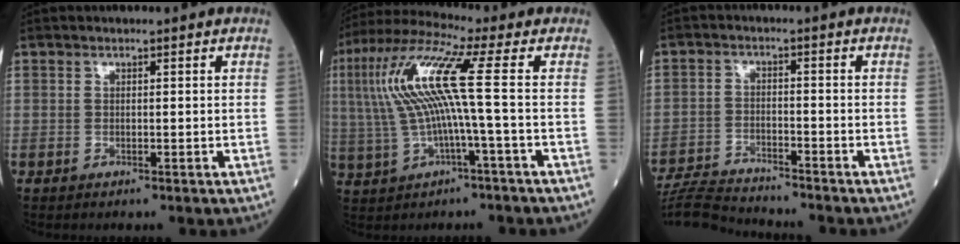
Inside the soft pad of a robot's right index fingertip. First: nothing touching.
{"total": 12.7, "force": [0.9, -0.3, 12.6], "torque": [-0.270, 0.026, 0.015]}
{"total": 8.3, "force": [-8.2, -0.1, 1.3], "torque": [-0.026, -0.013, -0.149]}